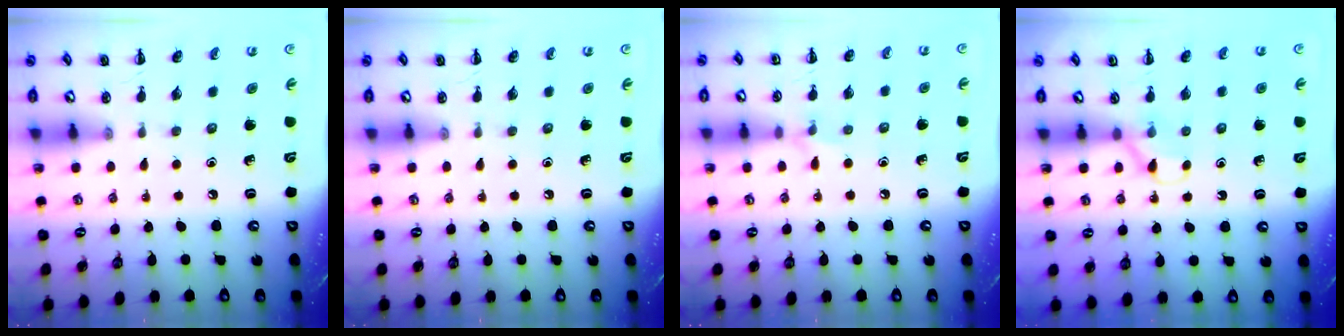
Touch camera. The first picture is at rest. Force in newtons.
{"total": 0.0}
{"total": 4.0, "press": 3.7, "slide": 1.5}
{"total": 4.5, "press": 4.2, "slide": 1.6}